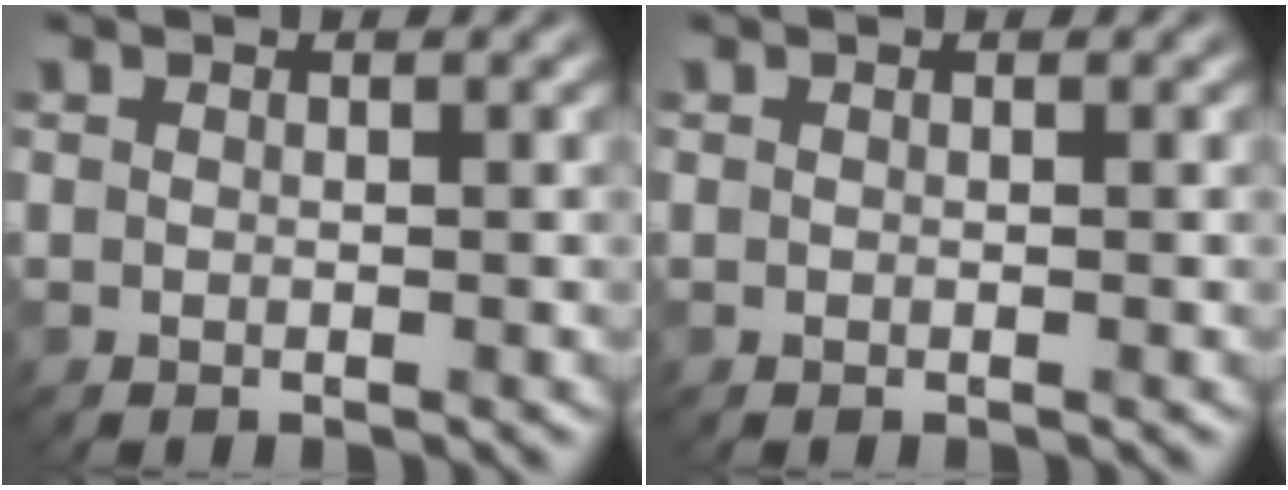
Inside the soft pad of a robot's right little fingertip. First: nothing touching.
{"total": 0.0}